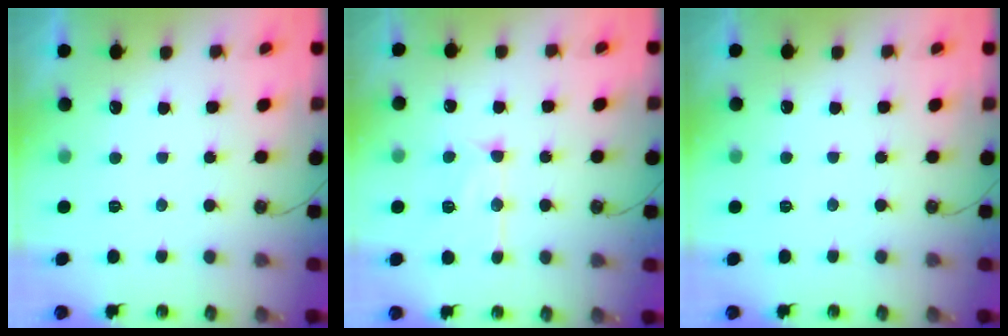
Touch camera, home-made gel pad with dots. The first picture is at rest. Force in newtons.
{"total": 13.1, "press": 13.1, "slide": 1.2}
{"total": 2.4, "press": 2.3, "slide": 0.4}